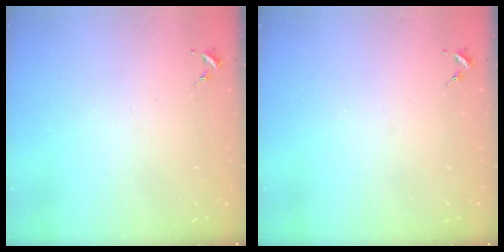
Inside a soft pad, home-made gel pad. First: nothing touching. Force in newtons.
{"total": 0.0}